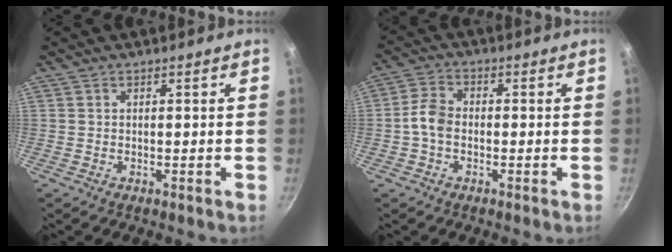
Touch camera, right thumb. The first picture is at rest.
{"total": 4.9, "force": [-1.1, 3.4, 3.4], "torque": [-0.065, 0.022, -0.031]}